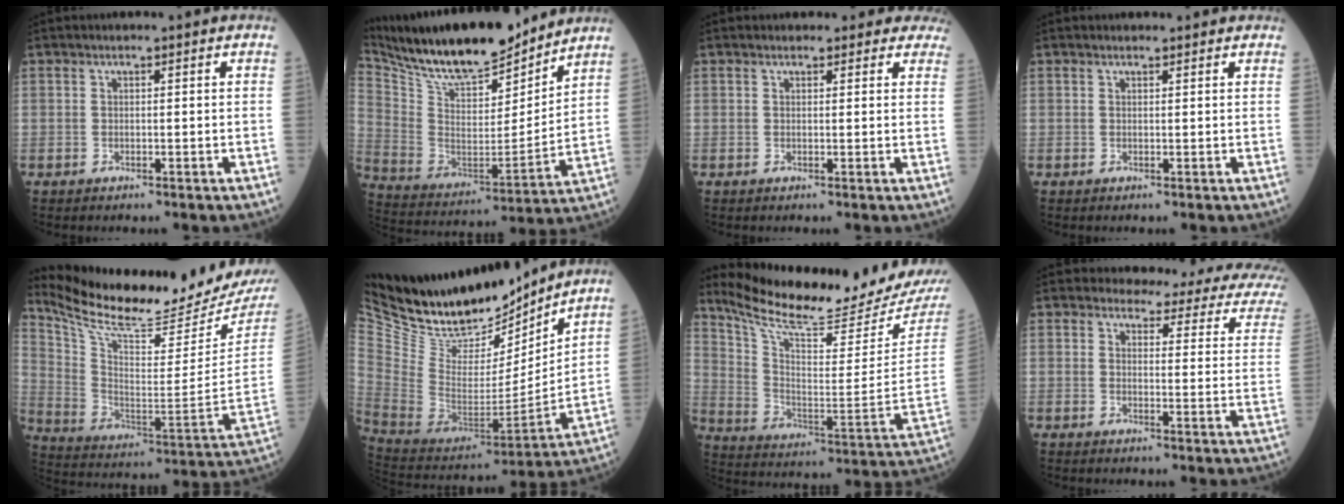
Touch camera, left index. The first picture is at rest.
{"total": 21.2, "force": [18.7, 4.6, 9.0], "torque": [-0.179, -0.005, 0.321]}
{"total": 6.3, "force": [5.6, 2.7, 0.2], "torque": [0.036, 0.002, 0.036]}
{"total": 2.0, "force": [1.9, 0.7, 0.5], "torque": [-0.010, 0.015, 0.019]}
{"total": 22.7, "force": [21.2, 0.0, 8.0], "torque": [-0.166, -0.097, 0.328]}
{"total": 21.0, "force": [18.8, 6.2, 7.2], "torque": [-0.145, -0.029, 0.325]}
{"total": 20.2, "force": [18.9, -0.7, 7.1], "torque": [-0.139, -0.096, 0.290]}
{"total": 15.5, "force": [13.8, 4.4, 5.7], "torque": [-0.041, -0.042, 0.123]}